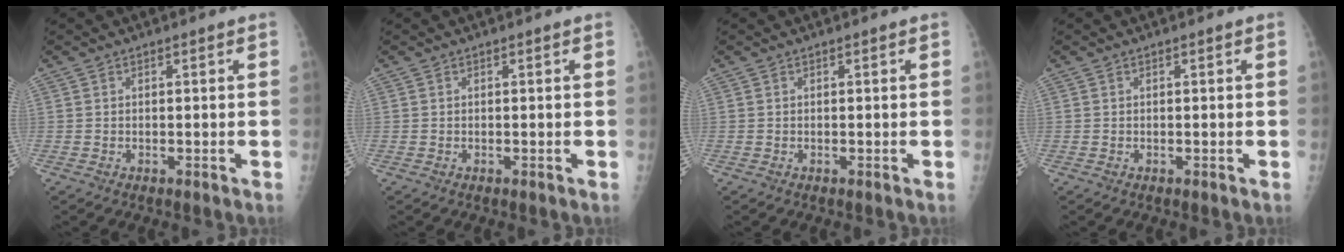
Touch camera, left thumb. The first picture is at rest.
{"total": 0.0}
{"total": 0.0}
{"total": 0.0}